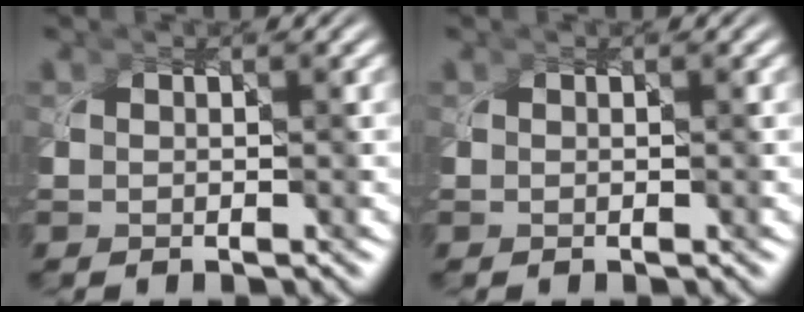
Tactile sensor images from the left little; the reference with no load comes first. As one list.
[{"total": 0.0}]